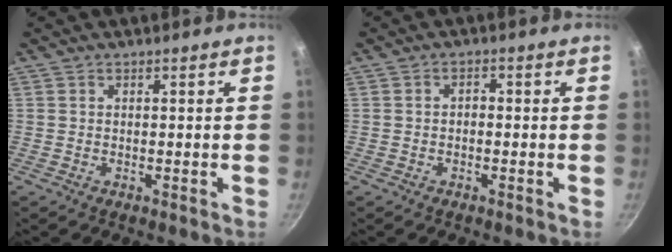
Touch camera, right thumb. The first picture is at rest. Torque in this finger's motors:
{"motor_torque": [-0.35, 0.13, -0.33, -0.07, 0.07]}